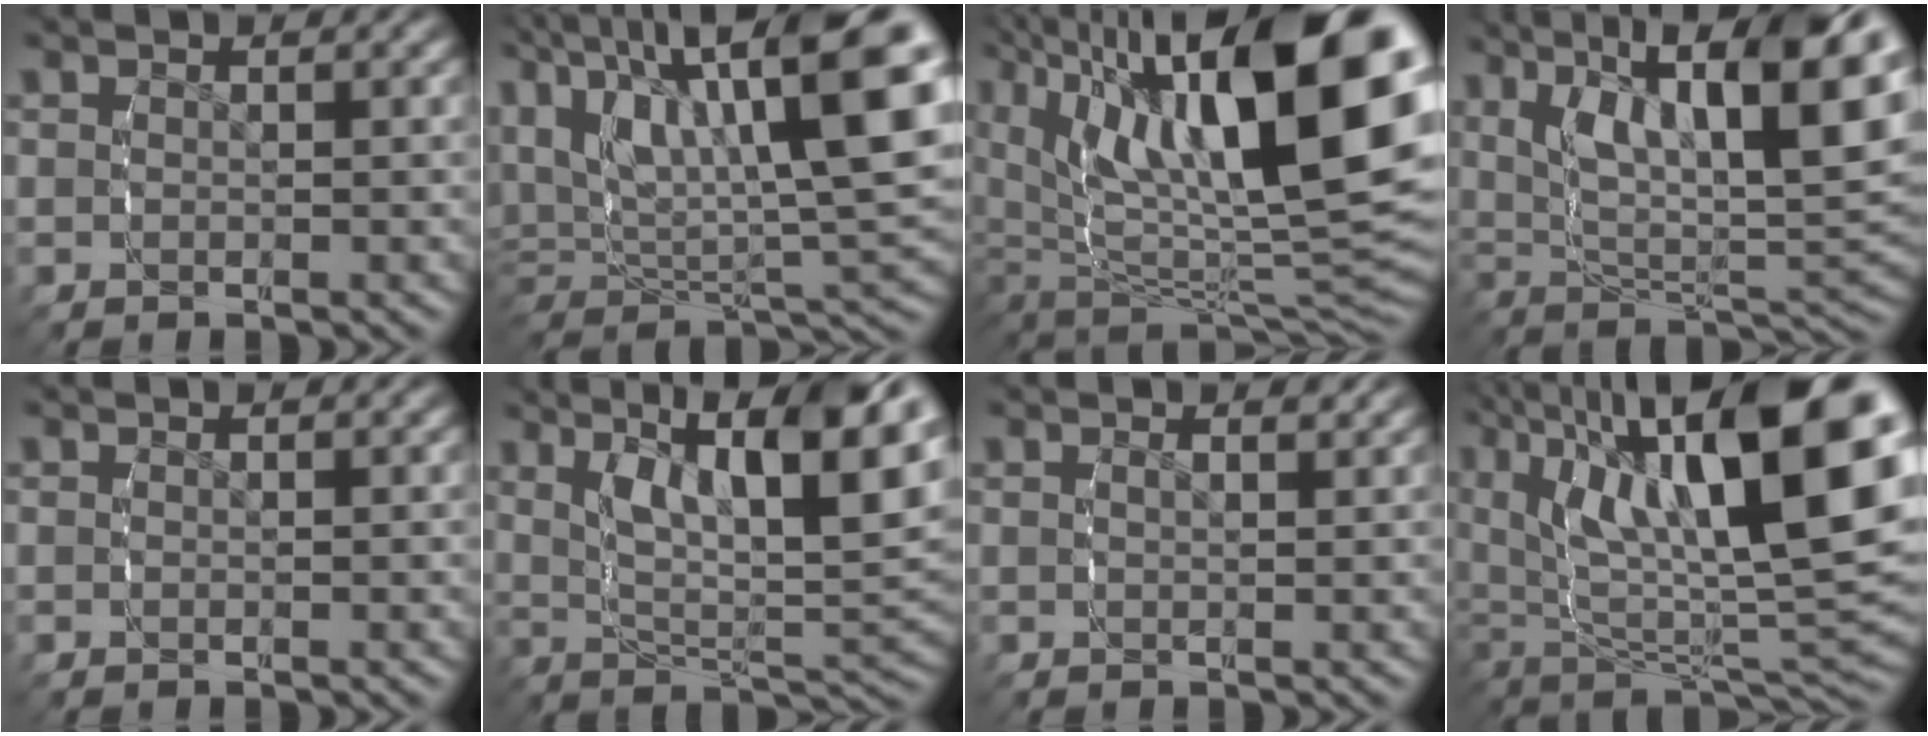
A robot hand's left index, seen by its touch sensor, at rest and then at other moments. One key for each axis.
{"total": 14.0, "fx": 3.5, "fy": 8.0, "fz": 11.0, "tx": -0.175, "ty": -0.011, "tz": 0.065}
{"total": 19.7, "fx": 3.6, "fy": 10.6, "fz": 16.2, "tx": -0.241, "ty": -0.031, "tz": 0.073}
{"total": 14.5, "fx": 5.2, "fy": 6.6, "fz": 11.8, "tx": -0.175, "ty": -0.001, "tz": 0.086}
{"total": 0.0}
{"total": 13.2, "fx": 5.0, "fy": 5.4, "fz": 10.9, "tx": -0.143, "ty": 0.000, "tz": 0.079}
{"total": 0.8, "fx": 0.6, "fy": -0.2, "fz": 0.5, "tx": -0.008, "ty": -0.005, "tz": 0.016}
{"total": 18.0, "fx": 3.9, "fy": 9.3, "fz": 14.9, "tx": -0.207, "ty": -0.019, "tz": 0.075}